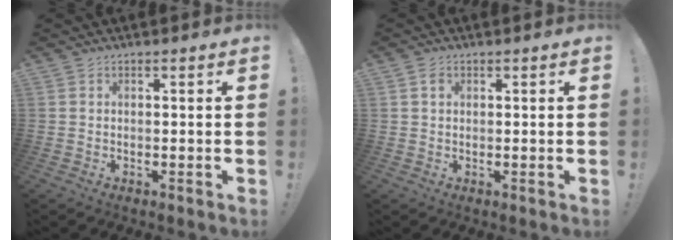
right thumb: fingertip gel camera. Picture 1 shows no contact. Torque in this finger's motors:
{"motor_torque": [0.36, 0.31, 0.13, -0.33, 0.00]}